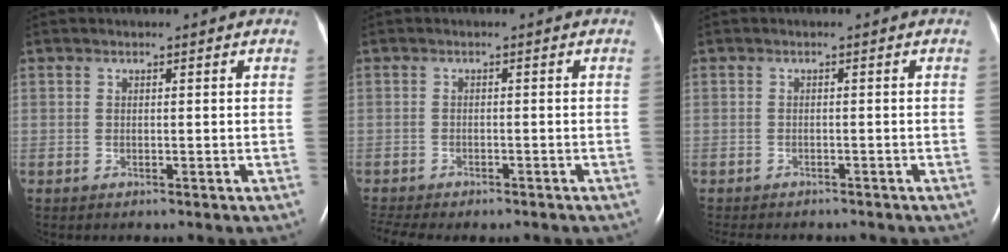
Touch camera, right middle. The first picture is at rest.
{"total": 7.4, "force": [-6.3, 2.0, 3.3], "torque": [-0.054, 0.002, -0.085]}
{"total": 7.7, "force": [-6.6, 2.4, 2.9], "torque": [-0.043, -0.002, -0.081]}